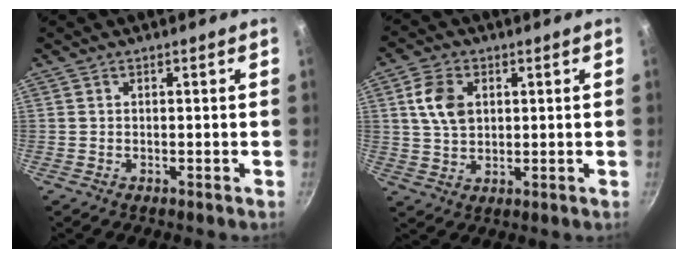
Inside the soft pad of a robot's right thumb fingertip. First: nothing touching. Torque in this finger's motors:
{"motor_torque": [0.24, 1.98, 0.88, -0.28, 0.06]}